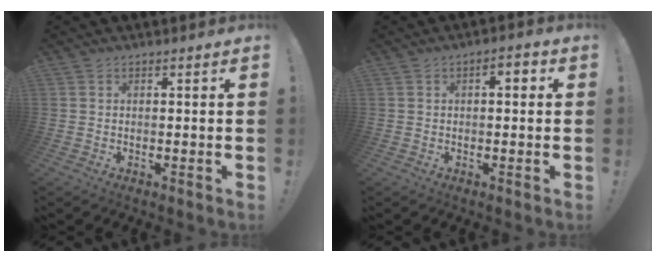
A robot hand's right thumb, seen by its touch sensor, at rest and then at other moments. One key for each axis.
{"total": 2.8, "fx": -0.4, "fy": 1.6, "fz": 2.3, "tx": -0.029, "ty": 0.009, "tz": -0.013}